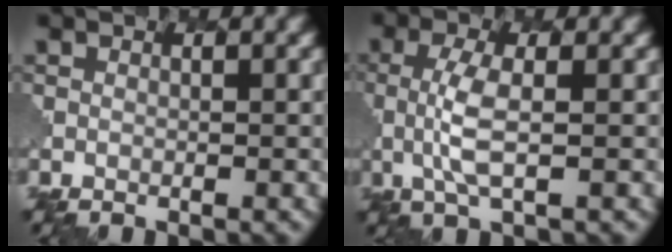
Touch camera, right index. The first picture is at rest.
{"total": 3.1, "force": [0.0, 0.9, 3.0], "torque": [-0.072, -0.003, 0.000]}